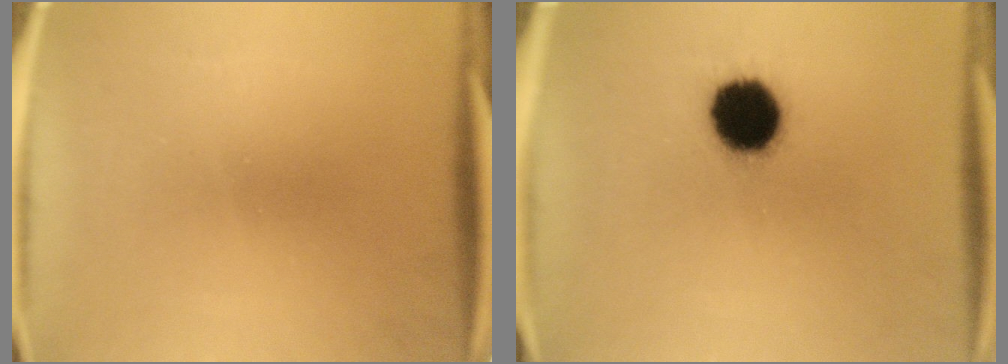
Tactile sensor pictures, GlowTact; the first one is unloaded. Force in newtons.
{"total": 13.9}